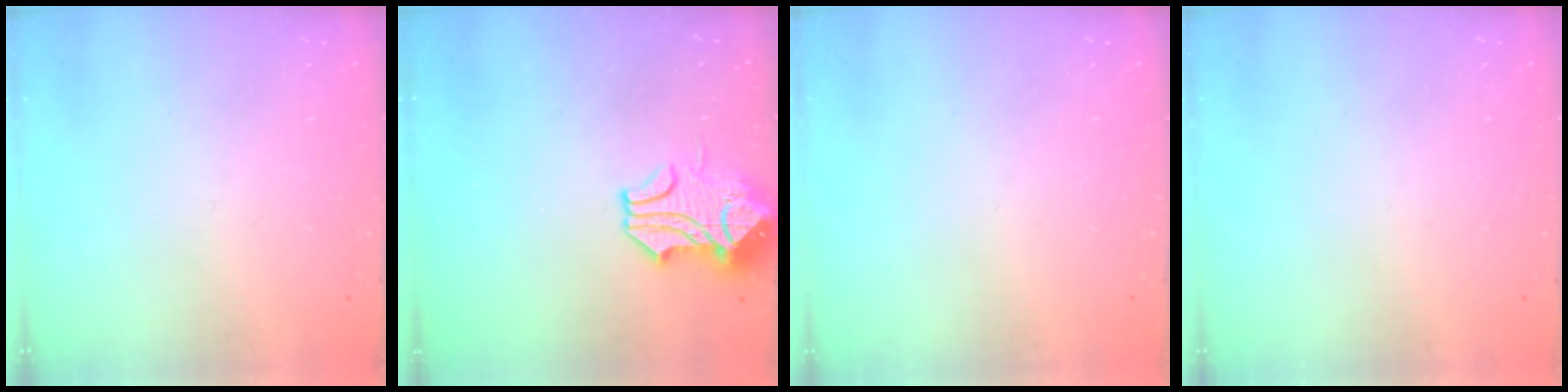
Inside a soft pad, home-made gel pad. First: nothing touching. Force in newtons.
{"total": 2.0, "press": 1.3, "slide": 1.5}
{"total": 0.0}
{"total": 0.0}